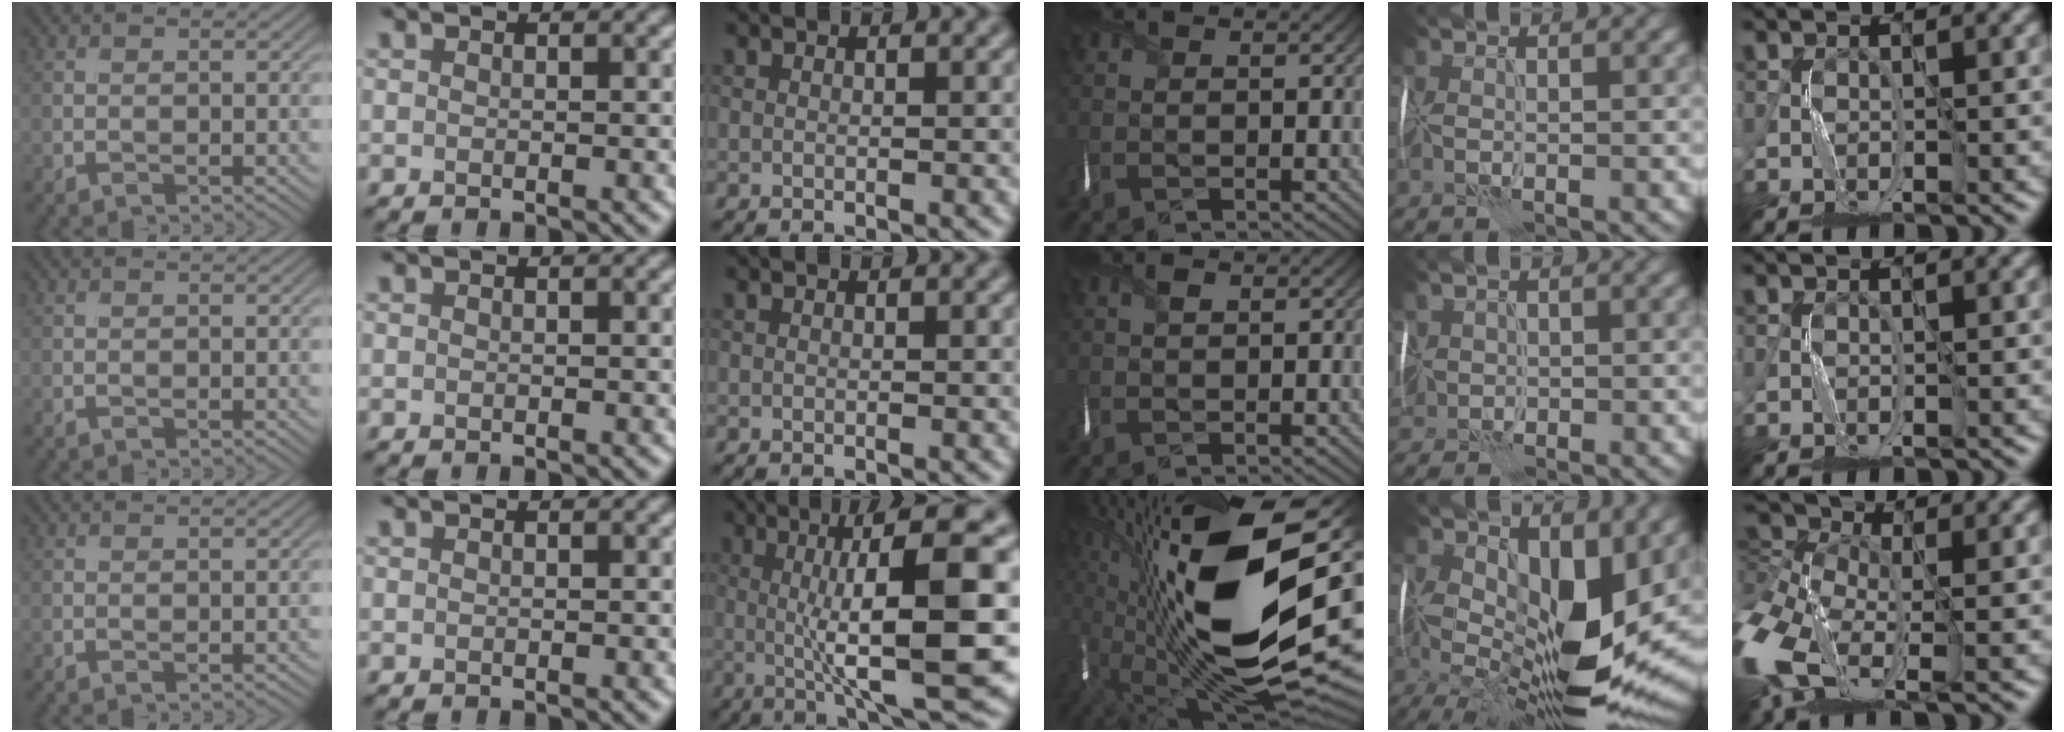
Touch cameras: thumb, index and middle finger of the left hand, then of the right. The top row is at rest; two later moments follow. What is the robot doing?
{"motion": "wrap", "object": "thread"}